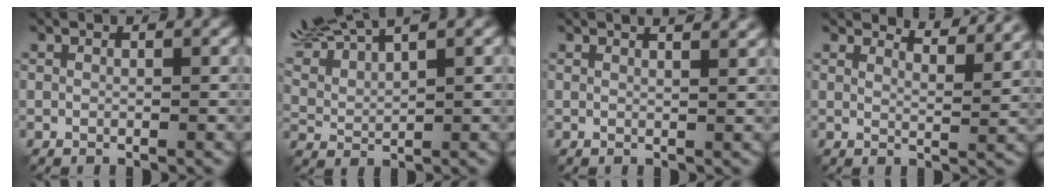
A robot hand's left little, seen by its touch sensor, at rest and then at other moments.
{"total": 6.8, "force": [5.7, 1.3, 3.4], "torque": [-0.085, 0.020, 0.100]}
{"total": 4.0, "force": [2.8, 1.7, 2.3], "torque": [-0.005, 0.029, 0.010]}
{"total": 5.5, "force": [4.9, 1.1, 2.2], "torque": [-0.038, 0.002, 0.059]}